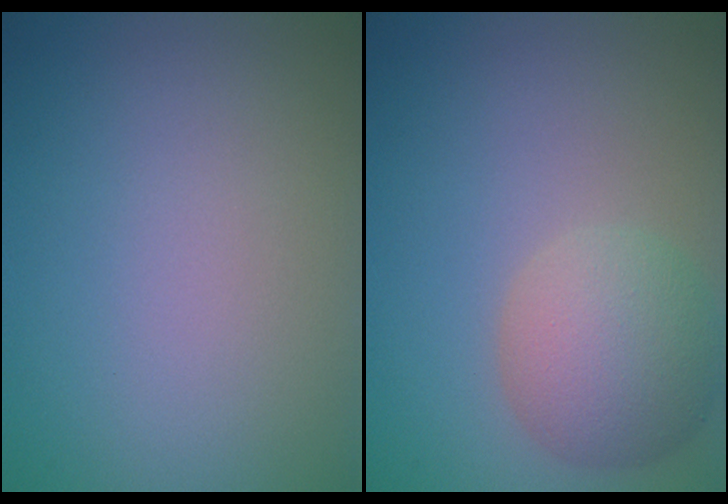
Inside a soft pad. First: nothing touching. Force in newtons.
{"total": 5.4, "press": 5.4, "slide": 0.4}